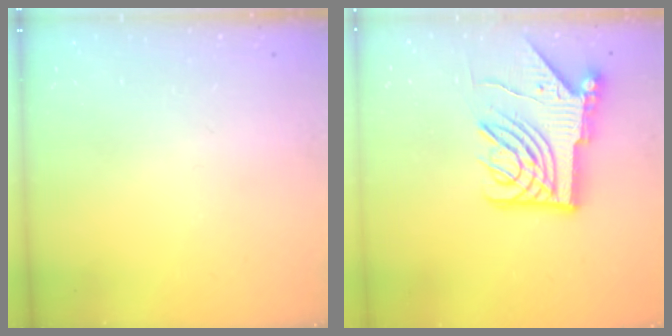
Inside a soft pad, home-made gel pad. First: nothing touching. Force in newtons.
{"total": 12.2, "press": 12.1, "slide": 1.4}